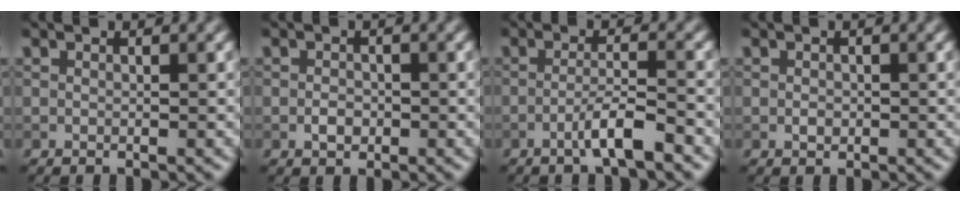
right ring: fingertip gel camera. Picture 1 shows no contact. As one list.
[{"total": 1.4, "force": [-0.5, 1.0, 0.9], "torque": [-0.014, 0.000, -0.010]}, {"total": 3.5, "force": [-1.9, 0.4, 2.9], "torque": [-0.048, 0.010, -0.041]}, {"total": 0.7, "force": [-0.1, 0.6, 0.4], "torque": [-0.005, -0.002, -0.003]}]